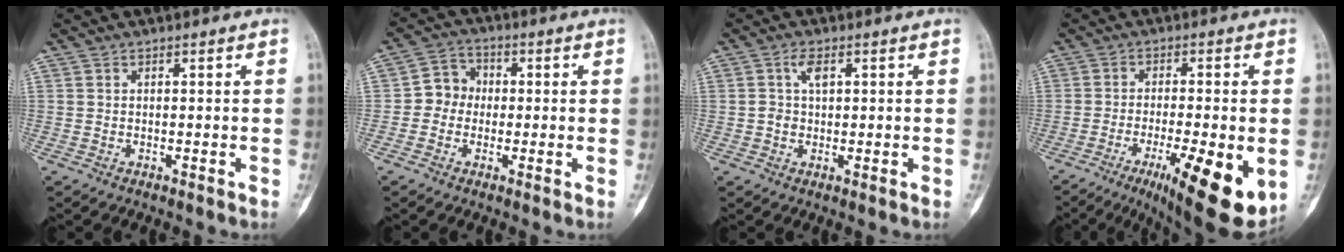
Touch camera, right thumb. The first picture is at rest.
{"total": 5.6, "force": [-0.6, 5.1, 2.3], "torque": [-0.010, 0.017, -0.024]}
{"total": 3.1, "force": [1.1, 2.0, 2.1], "torque": [-0.031, 0.006, 0.021]}
{"total": 15.8, "force": [-5.2, 4.0, 14.4], "torque": [-0.177, -0.012, -0.064]}